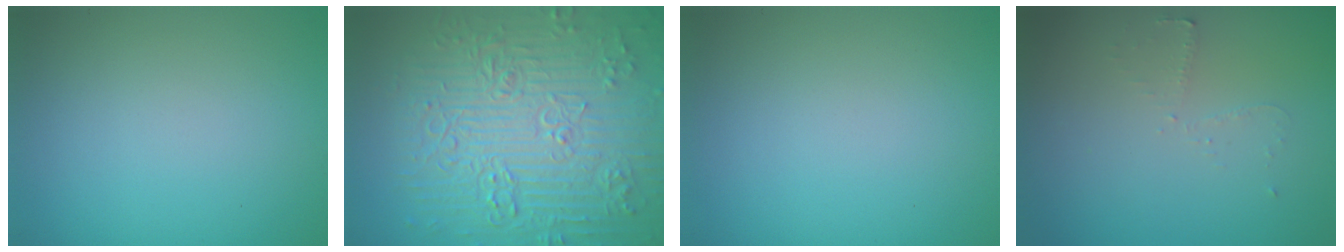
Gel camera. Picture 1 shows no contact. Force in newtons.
{"total": 11.0, "press": 7.3, "slide": 8.2}
{"total": 0.0}
{"total": 1.2, "press": 1.1, "slide": 0.3}